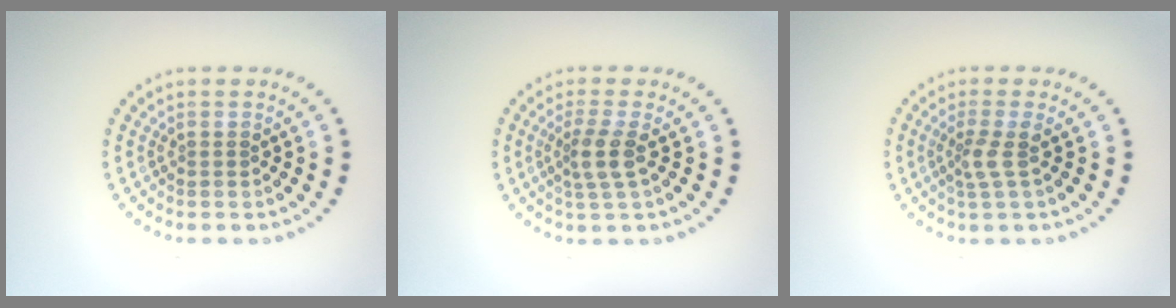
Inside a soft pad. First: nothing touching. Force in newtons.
{"total": 2.5, "press": 2.0, "slide": 1.5}
{"total": 2.0, "press": 1.5, "slide": 1.3}